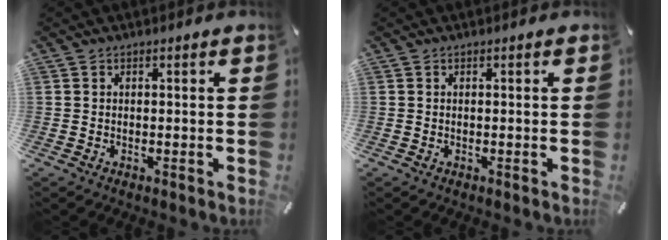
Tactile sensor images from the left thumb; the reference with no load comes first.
{"total": 0.0}